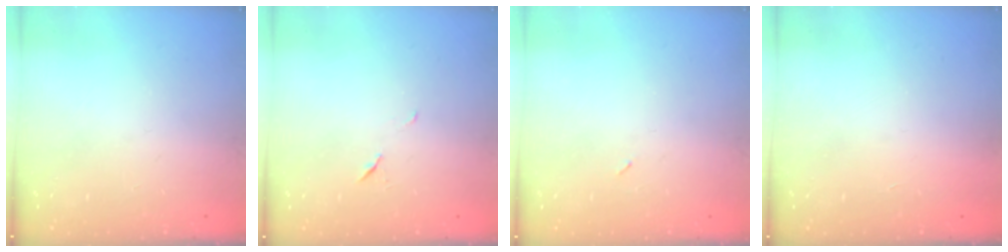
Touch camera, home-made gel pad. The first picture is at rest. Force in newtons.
{"total": 3.8, "press": 3.4, "slide": 1.7}
{"total": 2.2, "press": 2.1, "slide": 0.9}
{"total": 1.7, "press": 1.7, "slide": 0.1}